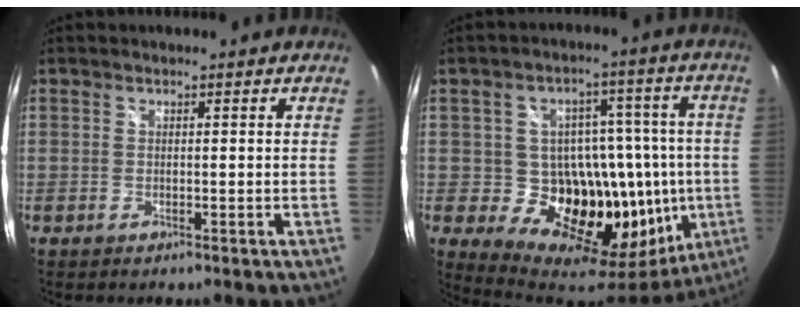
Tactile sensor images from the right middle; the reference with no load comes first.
{"total": 24.2, "force": [-2.0, 18.2, 15.9], "torque": [-0.229, 0.014, -0.001]}